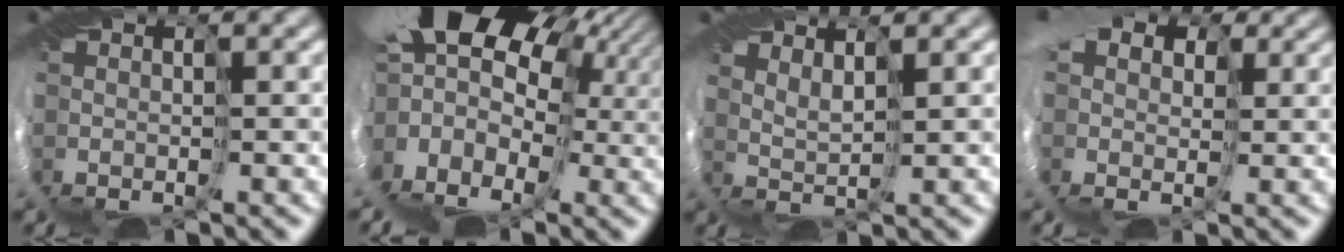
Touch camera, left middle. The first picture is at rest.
{"total": 13.7, "force": [4.9, 9.2, 8.9], "torque": [-0.189, 0.017, 0.081]}
{"total": 2.4, "force": [1.7, -1.4, -1.0], "torque": [0.005, 0.010, 0.022]}
{"total": 9.0, "force": [4.1, 6.5, 4.7], "torque": [-0.105, 0.029, 0.036]}